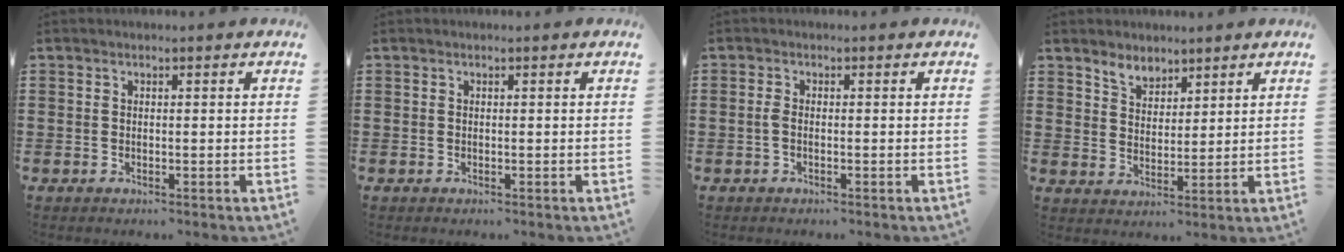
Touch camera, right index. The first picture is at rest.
{"total": 0.0}
{"total": 1.4, "force": [-0.4, 0.5, 1.3], "torque": [-0.033, -0.004, -0.010]}
{"total": 3.9, "force": [3.3, 2.0, 0.7], "torque": [-0.026, 0.006, 0.064]}